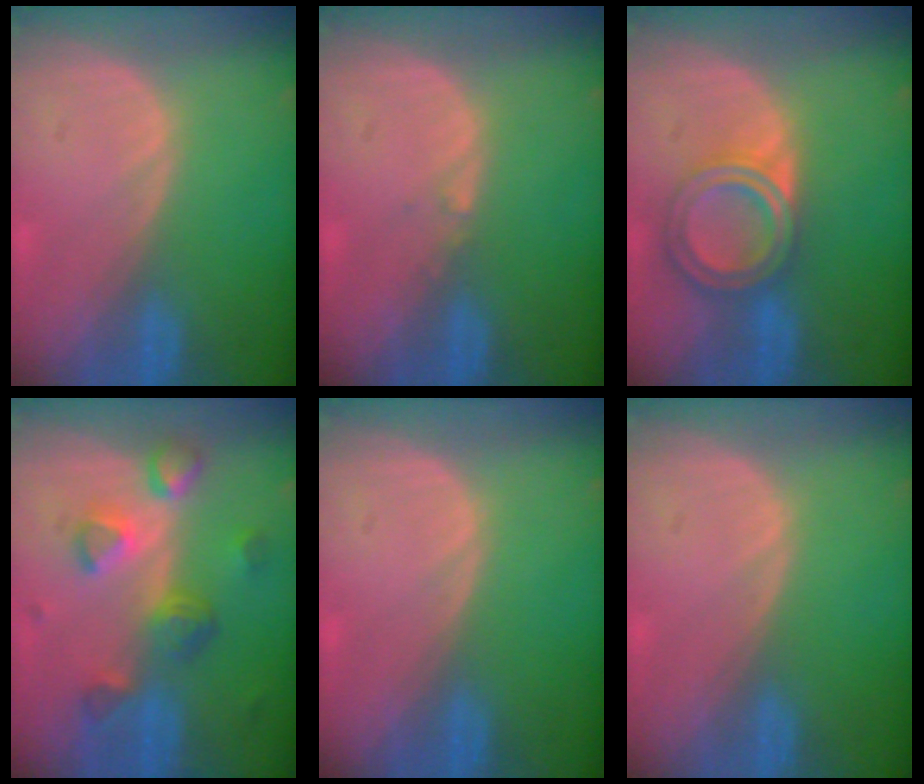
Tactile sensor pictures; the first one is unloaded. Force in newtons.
{"total": 0.6, "press": 0.5, "slide": 0.4}
{"total": 6.8, "press": 6.1, "slide": 3.1}
{"total": 8.0, "press": 7.0, "slide": 3.8}
{"total": 0.0}
{"total": 0.0}